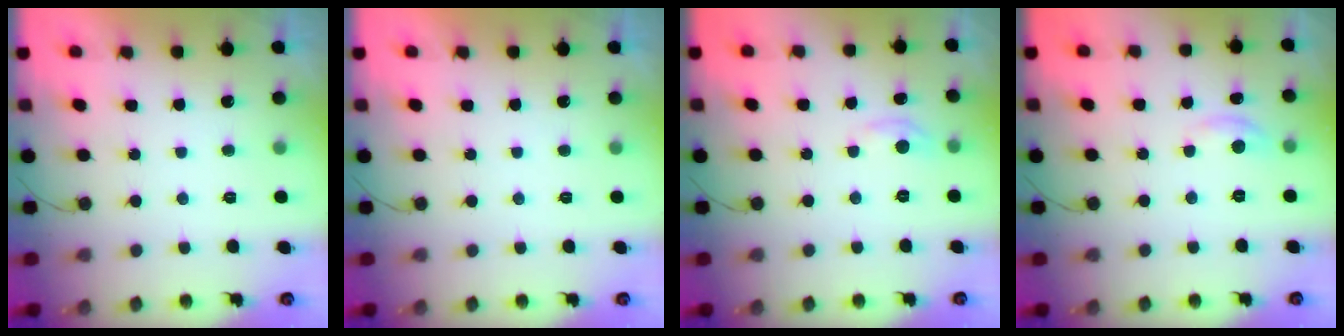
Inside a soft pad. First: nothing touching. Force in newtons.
{"total": 0.0}
{"total": 4.3, "press": 4.3, "slide": 0.6}
{"total": 3.3, "press": 3.2, "slide": 0.3}